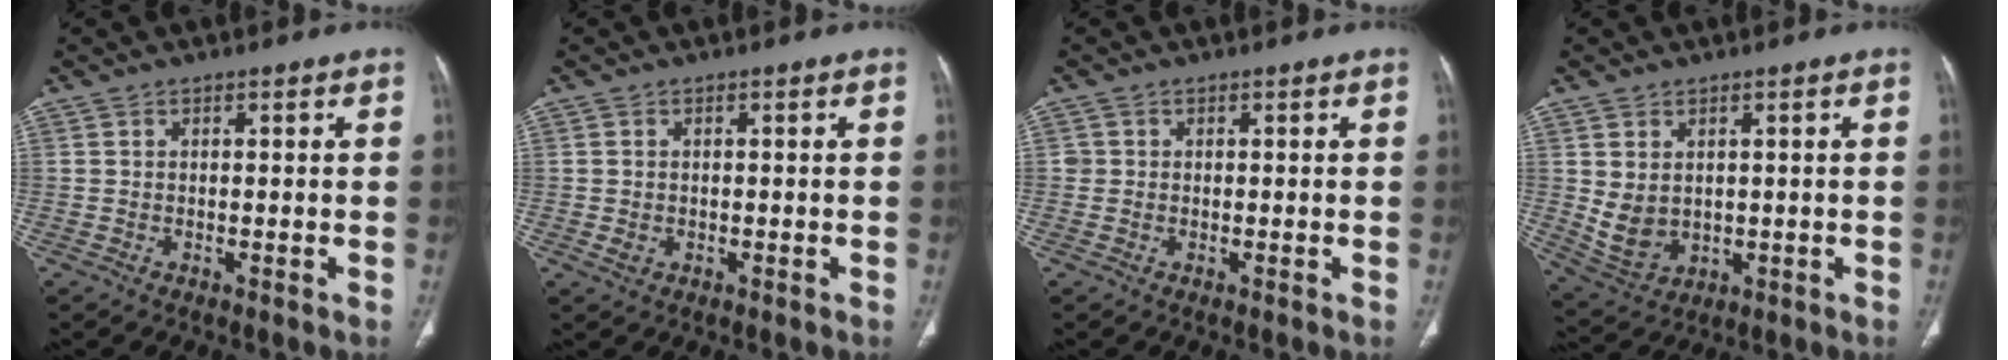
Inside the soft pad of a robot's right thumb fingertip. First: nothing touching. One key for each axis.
{"total": 1.5, "fx": -0.2, "fy": 1.3, "fz": 0.8, "tx": -0.018, "ty": 0.001, "tz": 0.001}
{"total": 1.0, "fx": 0.1, "fy": 1.0, "fz": 0.1, "tx": 0.005, "ty": 0.004, "tz": 0.001}
{"total": 6.7, "fx": 0.8, "fy": 5.0, "fz": 4.4, "tx": -0.076, "ty": -0.011, "tz": 0.041}